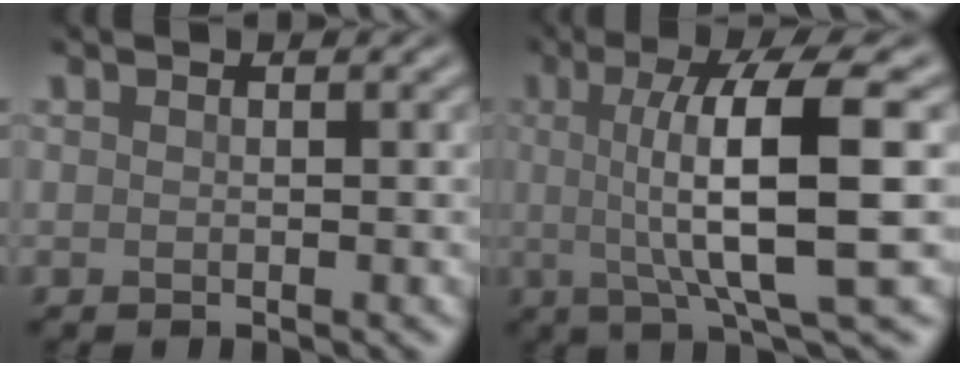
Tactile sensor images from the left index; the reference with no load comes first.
{"total": 10.1, "force": [0.4, 2.2, 9.8], "torque": [-0.134, 0.001, 0.005]}